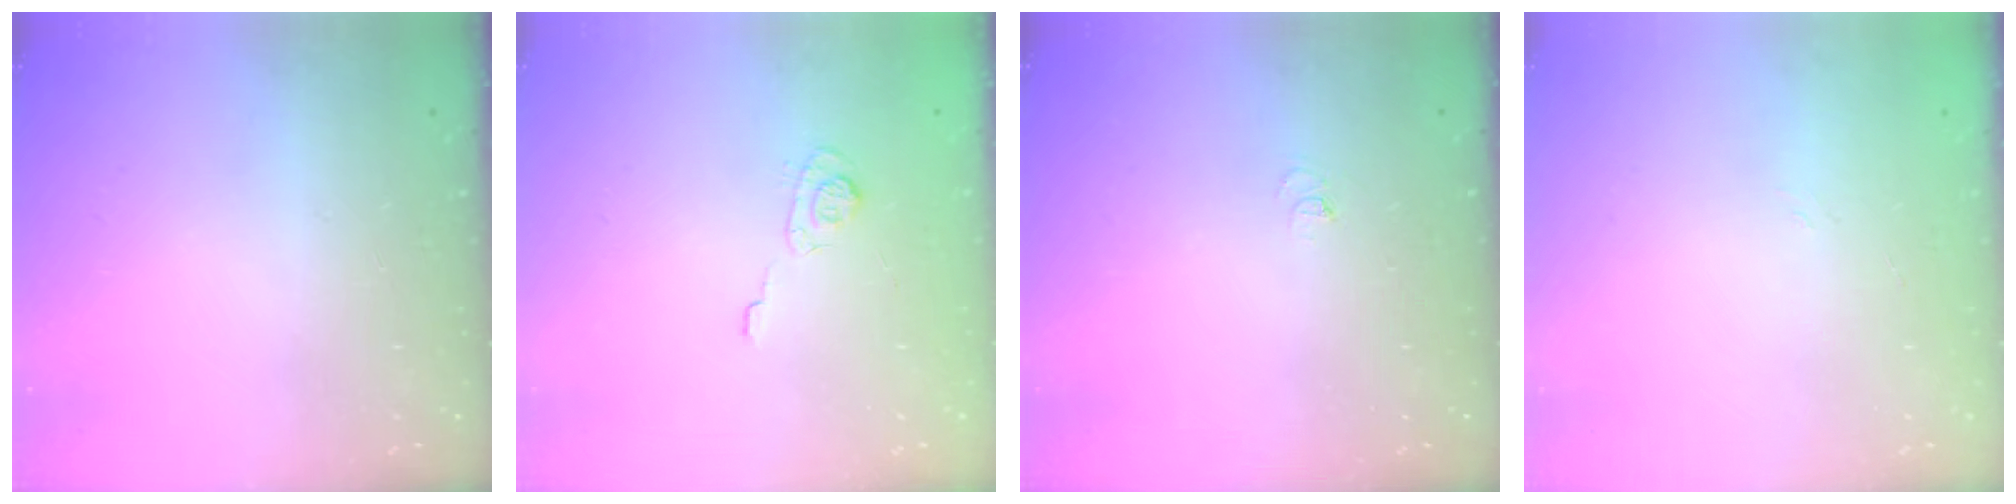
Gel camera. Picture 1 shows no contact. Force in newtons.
{"total": 5.5, "press": 5.3, "slide": 1.5}
{"total": 2.8, "press": 2.8, "slide": 0.3}
{"total": 2.2, "press": 2.0, "slide": 1.1}